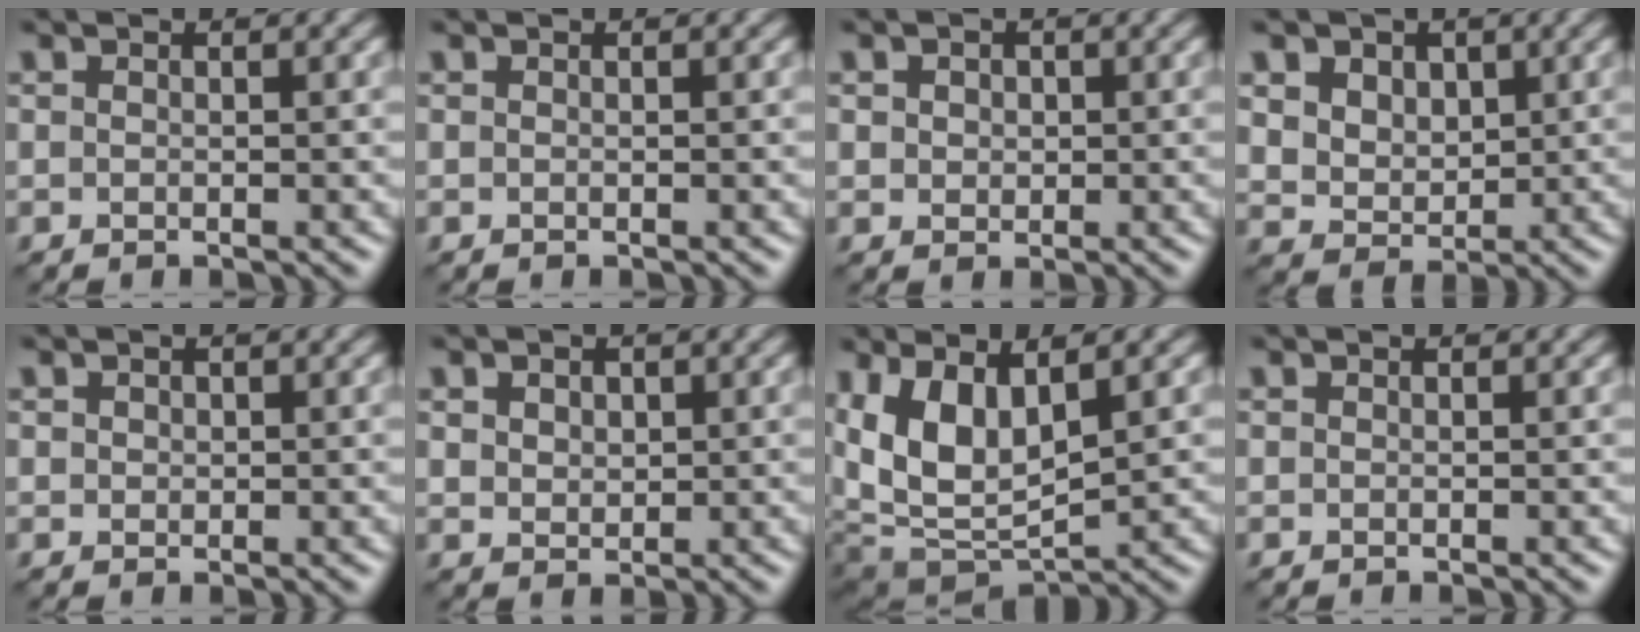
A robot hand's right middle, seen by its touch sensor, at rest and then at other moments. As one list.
[{"total": 0.0}, {"total": 1.7, "force": [0.6, 1.4, 0.8], "torque": [-0.013, 0.010, 0.005]}, {"total": 5.8, "force": [2.7, 4.4, 2.6], "torque": [-0.069, 0.007, 0.046]}, {"total": 0.6, "force": [0.2, 0.5, 0.1], "torque": [0.001, -0.002, 0.004]}, {"total": 2.3, "force": [1.1, 1.7, 1.1], "torque": [-0.024, 0.011, 0.014]}, {"total": 8.3, "force": [1.9, 4.3, 6.8], "torque": [-0.140, -0.009, 0.031]}, {"total": 0.0}]